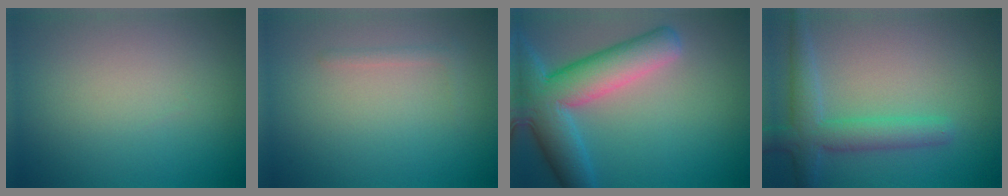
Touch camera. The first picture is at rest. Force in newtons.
{"total": 0.8, "press": 0.8, "slide": 0.0}
{"total": 9.1, "press": 9.1, "slide": 0.6}
{"total": 4.1, "press": 4.1, "slide": 0.3}